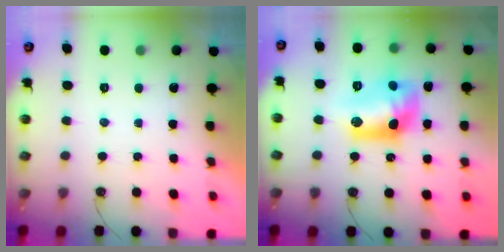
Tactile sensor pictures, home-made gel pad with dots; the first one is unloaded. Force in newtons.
{"total": 12.2, "press": 12.2, "slide": 0.7}